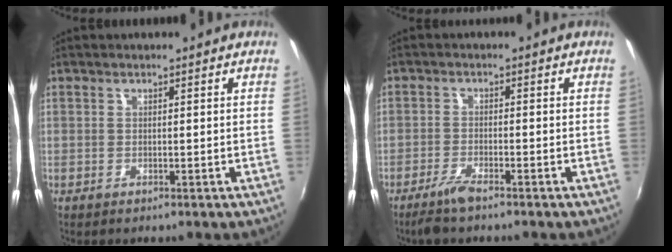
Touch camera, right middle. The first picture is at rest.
{"total": 3.9, "force": [-3.1, 0.5, 2.3], "torque": [-0.064, -0.006, -0.063]}